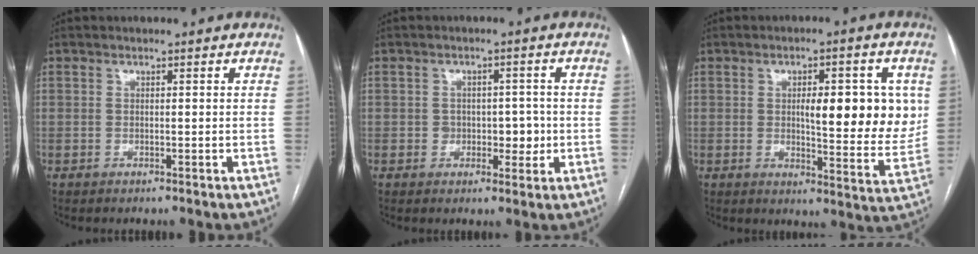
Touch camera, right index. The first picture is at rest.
{"total": 4.2, "force": [-0.5, 2.9, 3.0], "torque": [-0.028, 0.009, -0.002]}
{"total": 11.8, "force": [2.1, 3.6, 11.1], "torque": [-0.140, 0.002, 0.031]}